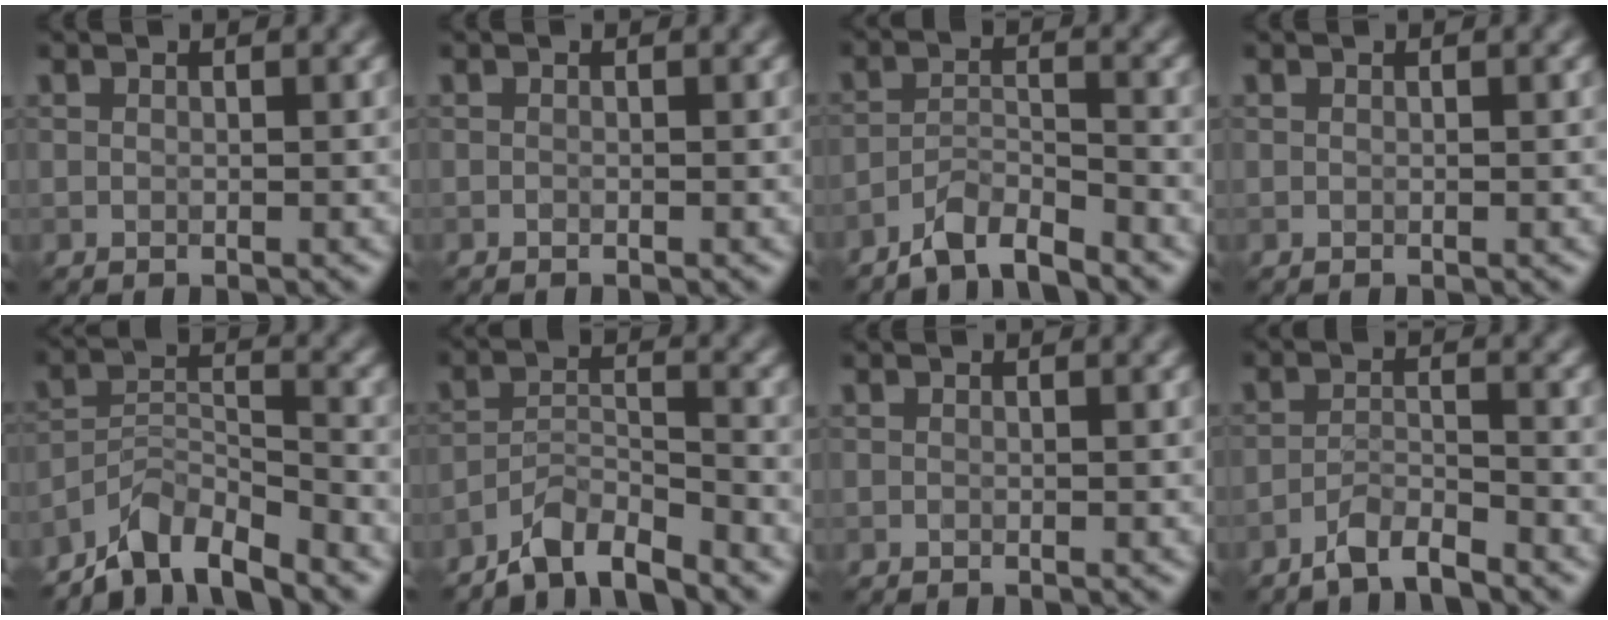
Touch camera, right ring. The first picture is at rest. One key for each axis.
{"total": 0.0}
{"total": 3.8, "fx": -3.3, "fy": 0.6, "fz": 1.6, "tx": -0.027, "ty": 0.003, "tz": -0.071}
{"total": 0.0}
{"total": 5.4, "fx": -4.8, "fy": 1.4, "fz": 2.1, "tx": -0.027, "ty": -0.002, "tz": -0.097}
{"total": 4.3, "fx": -3.9, "fy": 0.9, "fz": 1.8, "tx": -0.028, "ty": 0.002, "tz": -0.078}
{"total": 0.0}
{"total": 3.0, "fx": -2.6, "fy": 0.5, "fz": 1.4, "tx": -0.026, "ty": 0.003, "tz": -0.057}